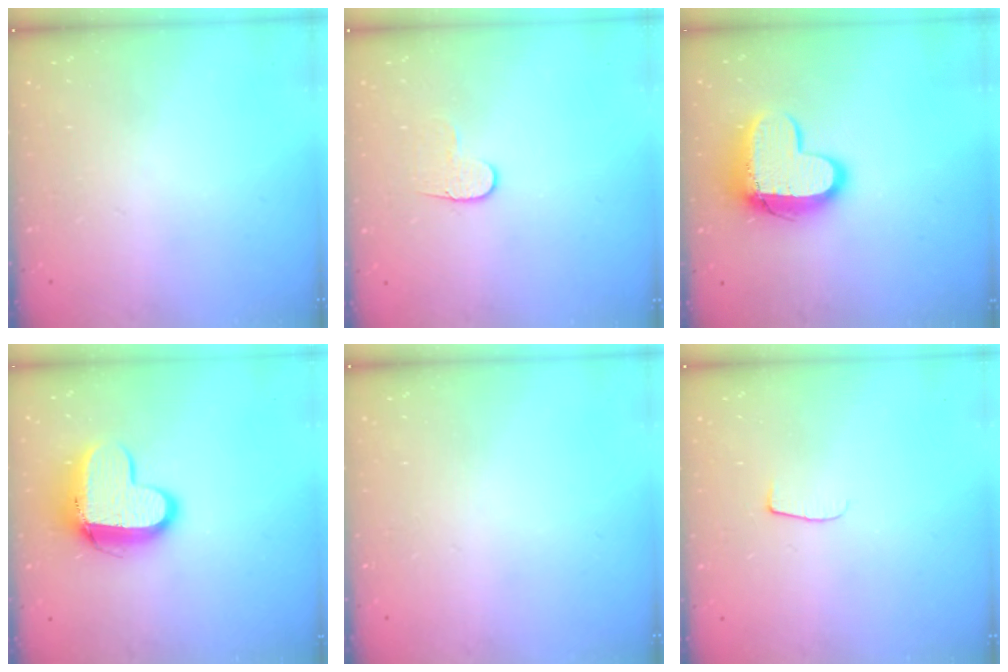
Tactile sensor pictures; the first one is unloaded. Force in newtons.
{"total": 6.2, "press": 6.1, "slide": 0.6}
{"total": 12.7, "press": 12.7, "slide": 0.9}
{"total": 12.1, "press": 12.0, "slide": 0.9}
{"total": 0.0}
{"total": 4.3, "press": 4.3, "slide": 0.5}